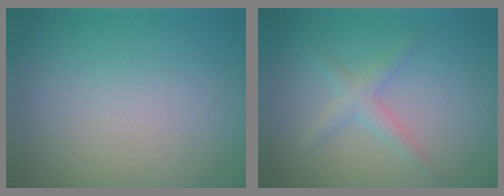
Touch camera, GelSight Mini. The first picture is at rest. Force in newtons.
{"total": 1.9, "press": 1.9, "slide": 0.1}